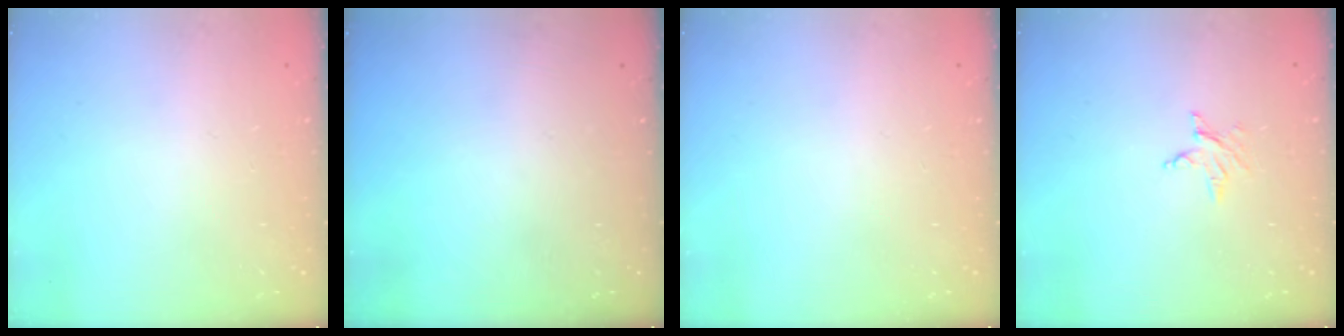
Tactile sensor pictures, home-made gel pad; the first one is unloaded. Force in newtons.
{"total": 0.0}
{"total": 0.0}
{"total": 2.4, "press": 2.4, "slide": 0.3}